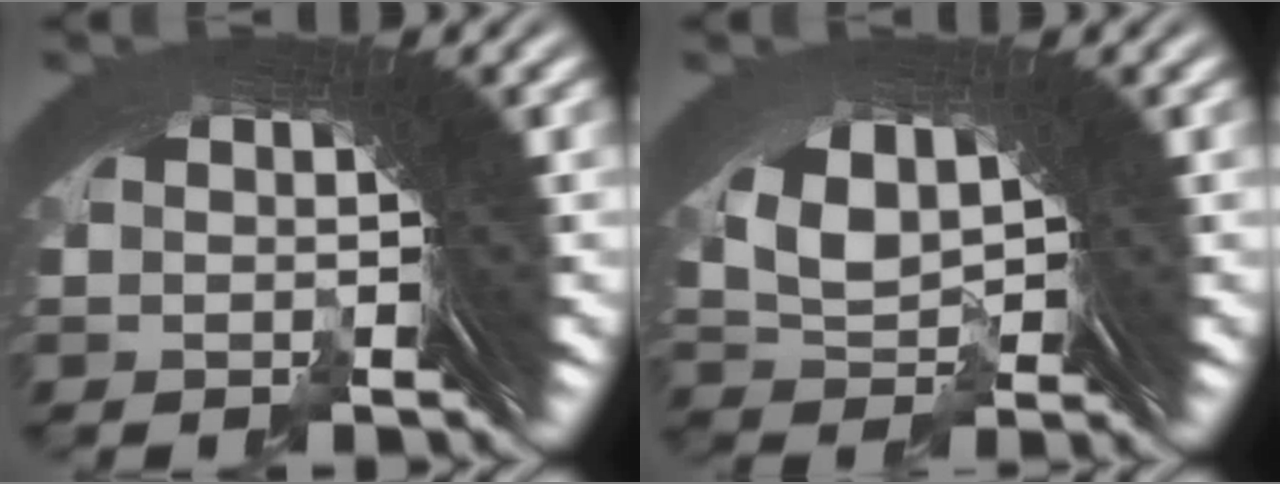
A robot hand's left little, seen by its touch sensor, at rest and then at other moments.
{"total": 4.1, "force": [0.4, 2.6, 3.1], "torque": [-0.072, -0.014, 0.024]}